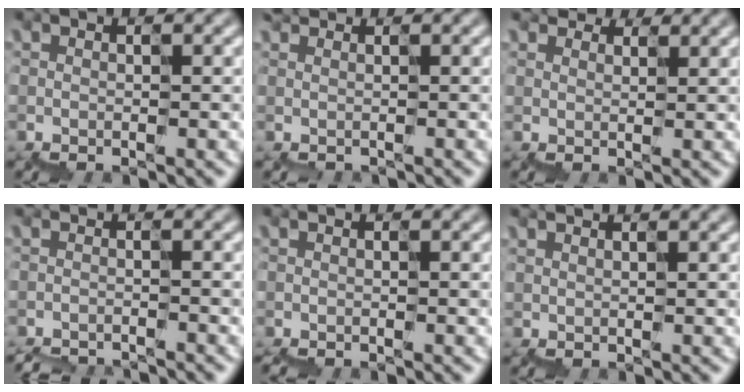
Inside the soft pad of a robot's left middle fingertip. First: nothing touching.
{"total": 0.5, "force": [0.2, 0.1, -0.5], "torque": [0.011, 0.000, 0.005]}
{"total": 5.1, "force": [4.5, 2.0, 1.3], "torque": [-0.036, 0.034, 0.055]}
{"total": 3.2, "force": [-3.2, -0.2, -0.4], "torque": [0.003, -0.012, -0.041]}
{"total": 0.5, "force": [-0.1, 0.4, 0.4], "torque": [0.007, 0.003, -0.005]}
{"total": 2.2, "force": [1.8, 0.9, 0.9], "torque": [-0.017, 0.027, 0.015]}